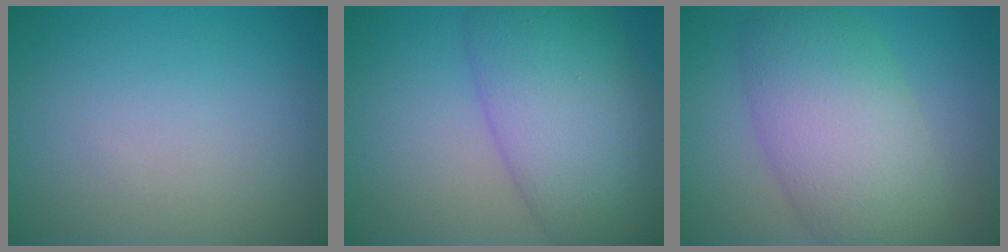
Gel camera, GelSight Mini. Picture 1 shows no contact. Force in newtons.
{"total": 9.9, "press": 9.9, "slide": 0.3}
{"total": 8.4, "press": 8.3, "slide": 0.4}